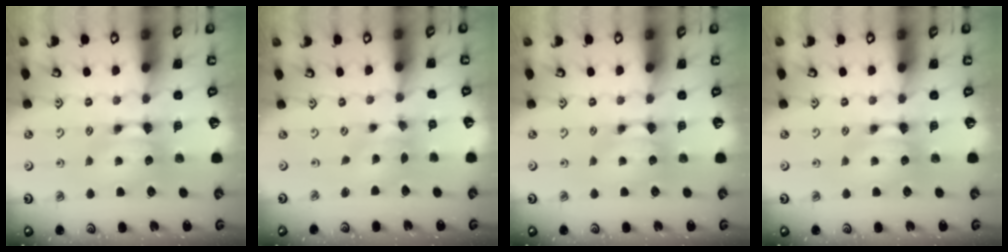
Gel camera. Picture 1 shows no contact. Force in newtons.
{"total": 1.9, "press": 1.4, "slide": 1.3}
{"total": 0.0}
{"total": 0.0}